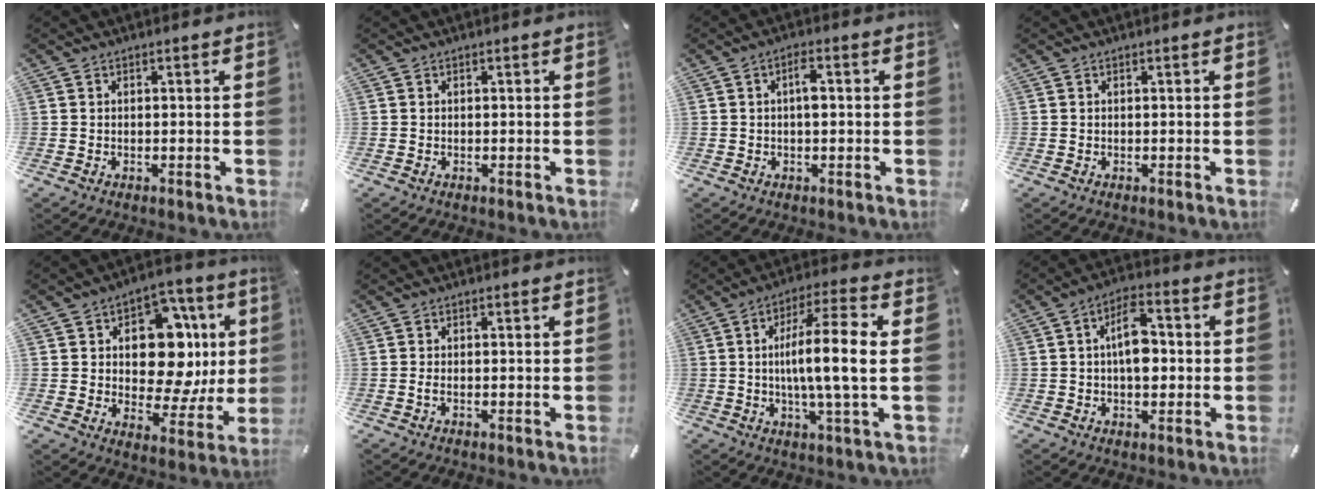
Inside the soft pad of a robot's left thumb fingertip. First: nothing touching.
{"total": 0.0}
{"total": 3.3, "force": [0.3, 1.2, 3.1], "torque": [-0.054, 0.006, 0.000]}
{"total": 0.0}
{"total": 16.1, "force": [3.8, 10.8, 11.4], "torque": [-0.152, -0.031, 0.072]}
{"total": 1.2, "force": [-0.4, 0.2, 1.1], "torque": [-0.019, -0.002, -0.007]}
{"total": 13.1, "force": [0.4, 1.6, 13.0], "torque": [-0.214, 0.001, 0.000]}
{"total": 8.8, "force": [0.0, 5.1, 7.2], "torque": [-0.097, 0.009, -0.002]}